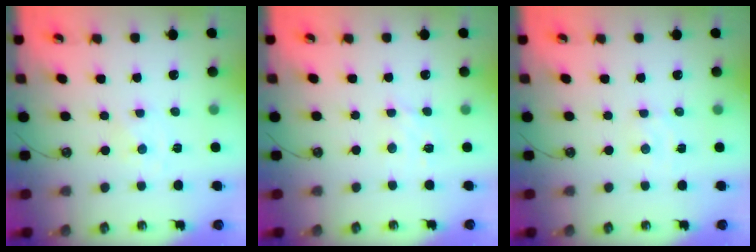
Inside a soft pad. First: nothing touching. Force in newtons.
{"total": 4.7, "press": 4.6, "slide": 0.8}
{"total": 2.8, "press": 2.7, "slide": 0.4}